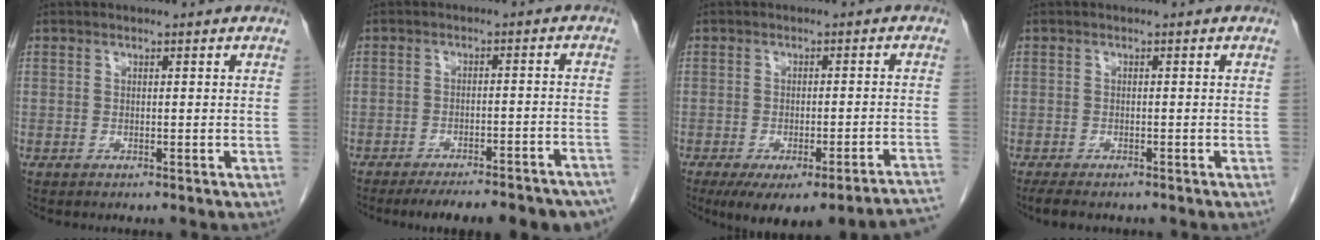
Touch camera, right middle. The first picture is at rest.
{"total": 17.3, "force": [-15.3, 3.3, 7.4], "torque": [-0.065, 0.004, -0.186]}
{"total": 16.8, "force": [-14.3, 1.4, 8.8], "torque": [-0.055, -0.001, -0.171]}
{"total": 3.9, "force": [-3.2, 1.2, 2.0], "torque": [-0.036, -0.012, -0.044]}